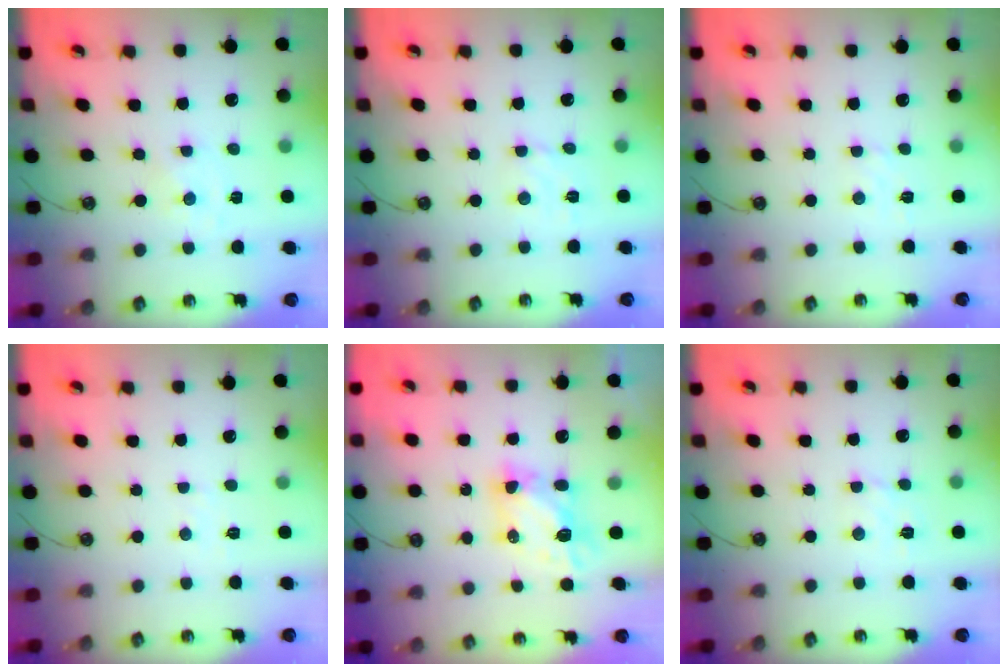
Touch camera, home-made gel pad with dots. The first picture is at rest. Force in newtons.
{"total": 2.8, "press": 2.8, "slide": 0.4}
{"total": 2.5, "press": 2.4, "slide": 0.5}
{"total": 3.0, "press": 3.0, "slide": 0.4}
{"total": 5.6, "press": 5.6, "slide": 0.5}
{"total": 2.8, "press": 2.7, "slide": 0.6}